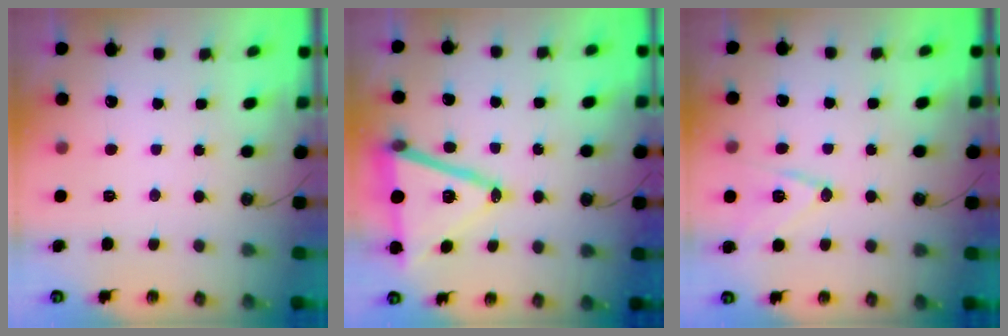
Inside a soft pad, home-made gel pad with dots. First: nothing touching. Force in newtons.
{"total": 17.2, "press": 16.8, "slide": 3.6}
{"total": 11.2, "press": 10.6, "slide": 3.4}